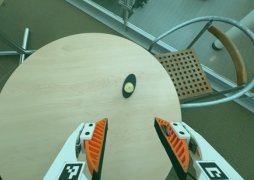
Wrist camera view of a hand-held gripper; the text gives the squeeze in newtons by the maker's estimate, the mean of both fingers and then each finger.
{"total": 0.0}